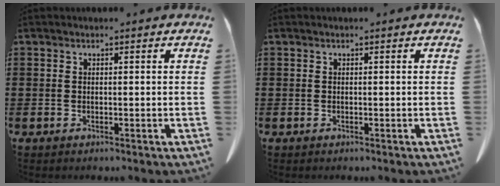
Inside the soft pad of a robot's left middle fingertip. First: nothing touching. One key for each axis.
{"total": 0.0}